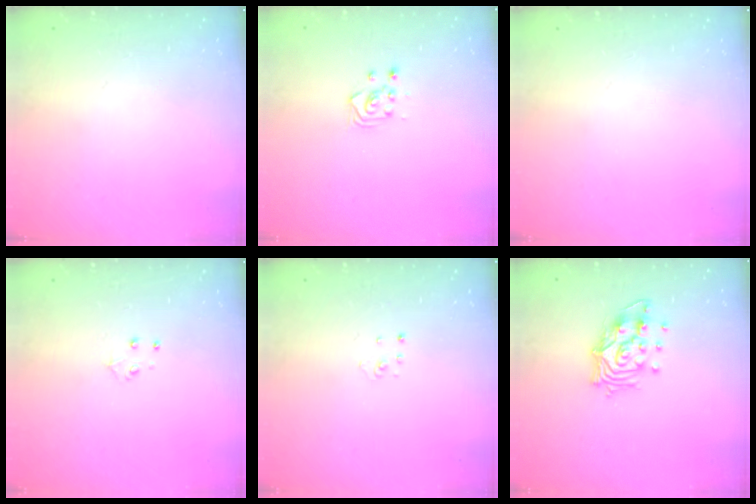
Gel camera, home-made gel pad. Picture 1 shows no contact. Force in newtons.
{"total": 3.0, "press": 3.0, "slide": 0.5}
{"total": 0.0}
{"total": 4.2, "press": 4.2, "slide": 0.4}
{"total": 1.5, "press": 1.5, "slide": 0.1}
{"total": 12.4, "press": 12.4, "slide": 1.0}